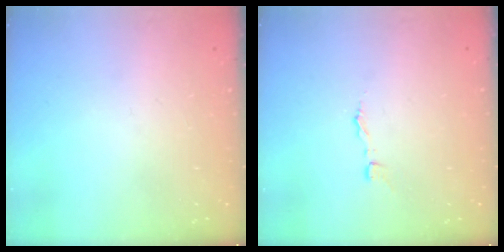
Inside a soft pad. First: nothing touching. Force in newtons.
{"total": 1.7, "press": 1.7, "slide": 0.1}